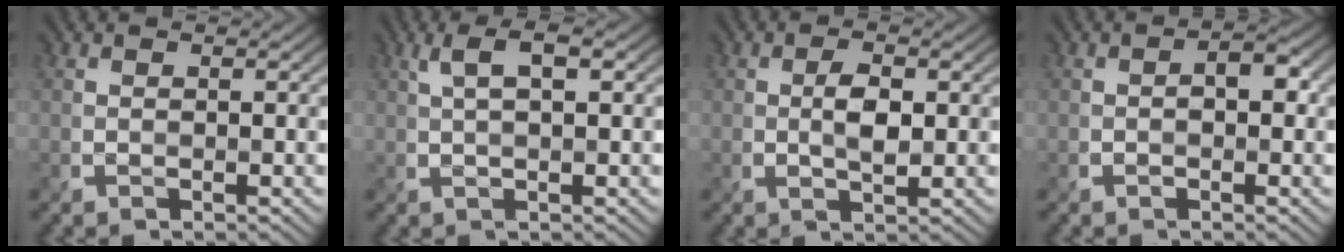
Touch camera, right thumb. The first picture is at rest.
{"total": 3.8, "force": [1.4, 1.0, 3.4], "torque": [-0.073, 0.007, 0.025]}
{"total": 2.8, "force": [0.1, 1.2, 2.5], "torque": [-0.045, -0.002, 0.000]}
{"total": 2.9, "force": [-0.2, 1.8, 2.3], "torque": [-0.030, -0.001, -0.004]}